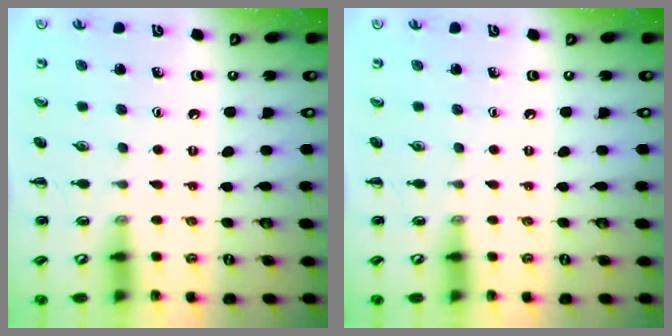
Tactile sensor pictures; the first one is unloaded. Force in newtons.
{"total": 0.0}